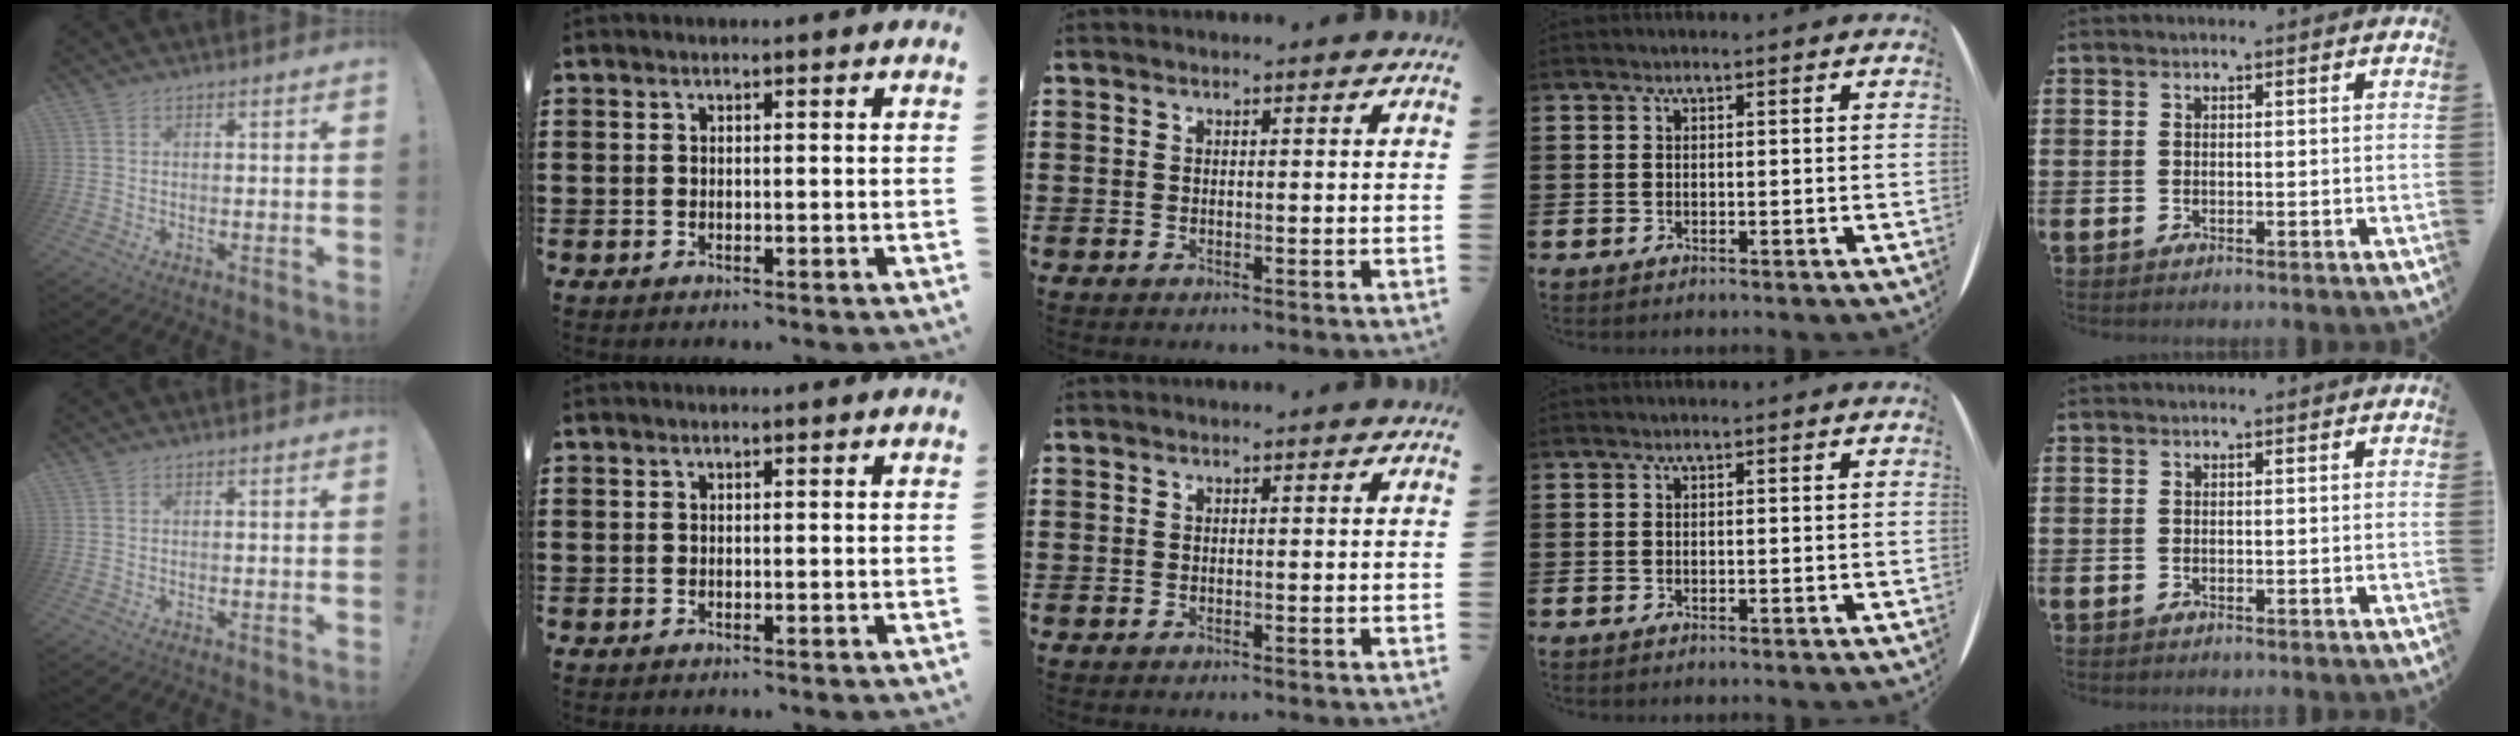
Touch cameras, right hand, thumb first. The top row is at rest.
{}